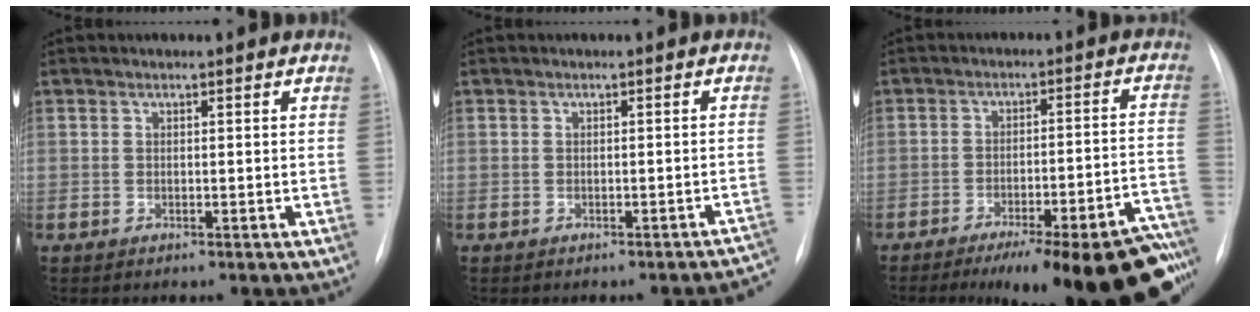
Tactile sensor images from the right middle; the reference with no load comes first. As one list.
[{"total": 3.8, "force": [-3.5, 0.6, 1.1], "torque": [0.011, 0.004, -0.035]}, {"total": 23.6, "force": [-17.9, 3.6, 14.9], "torque": [-0.107, 0.008, -0.238]}]